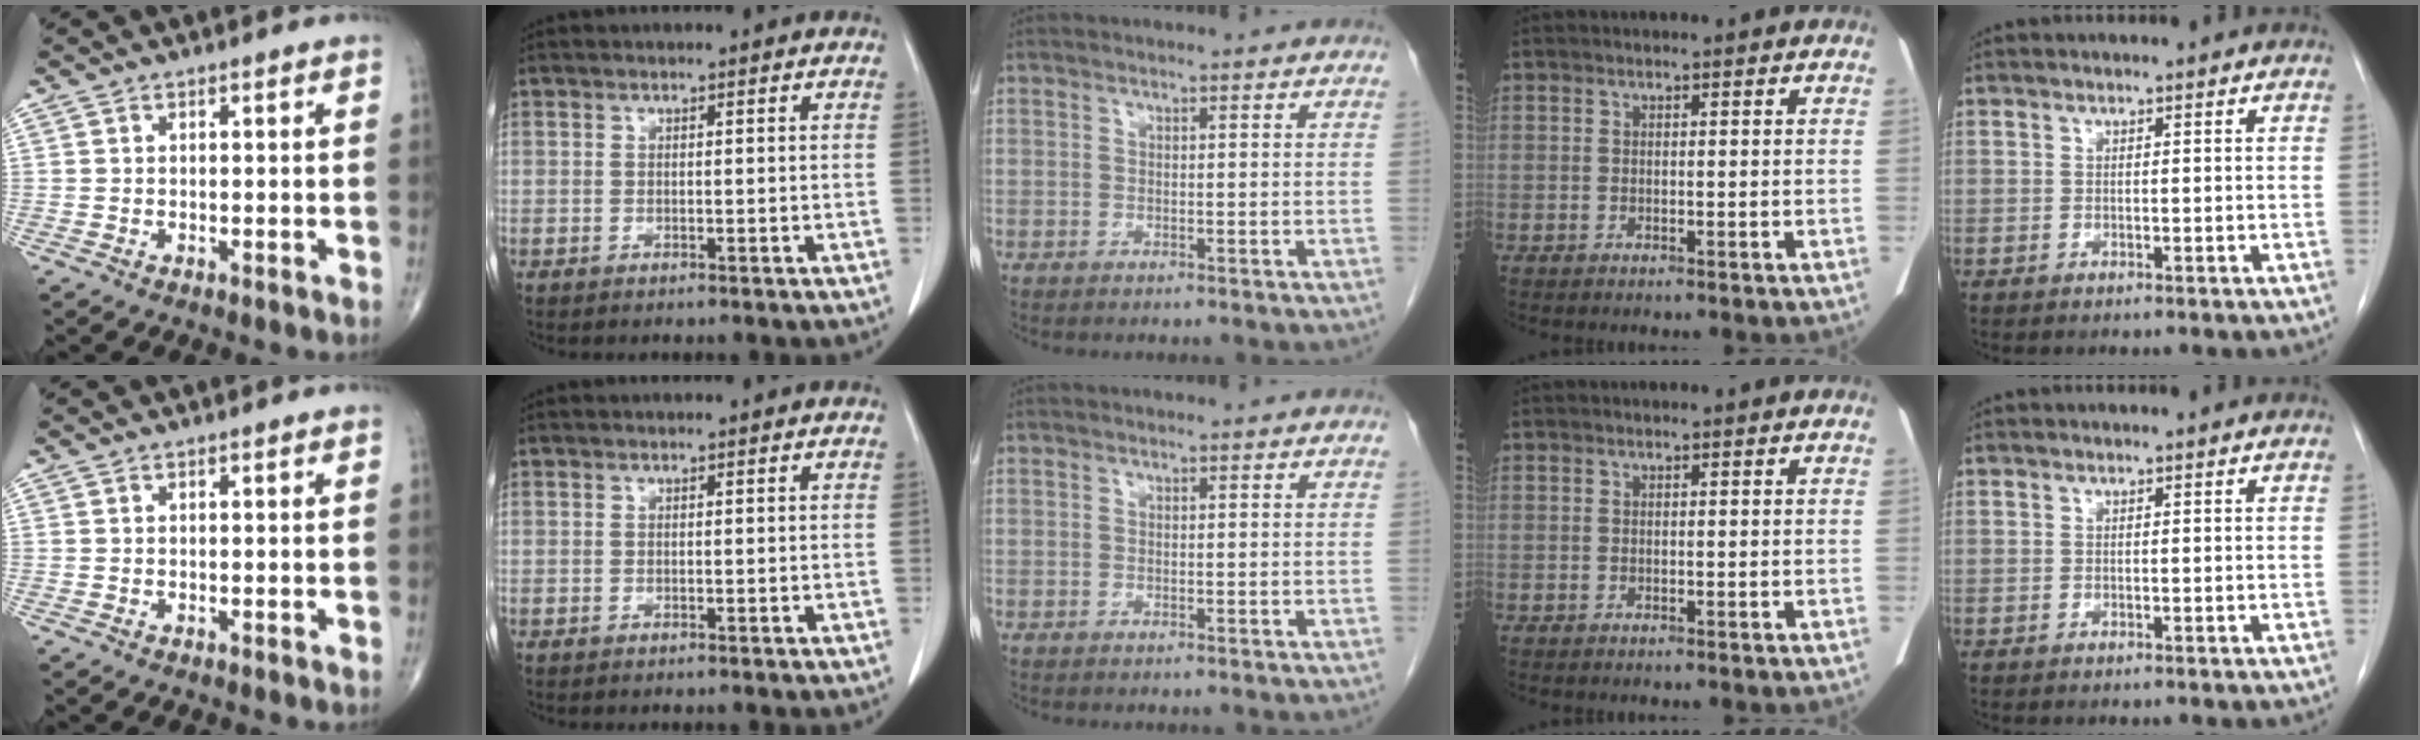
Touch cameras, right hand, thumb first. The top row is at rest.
{}